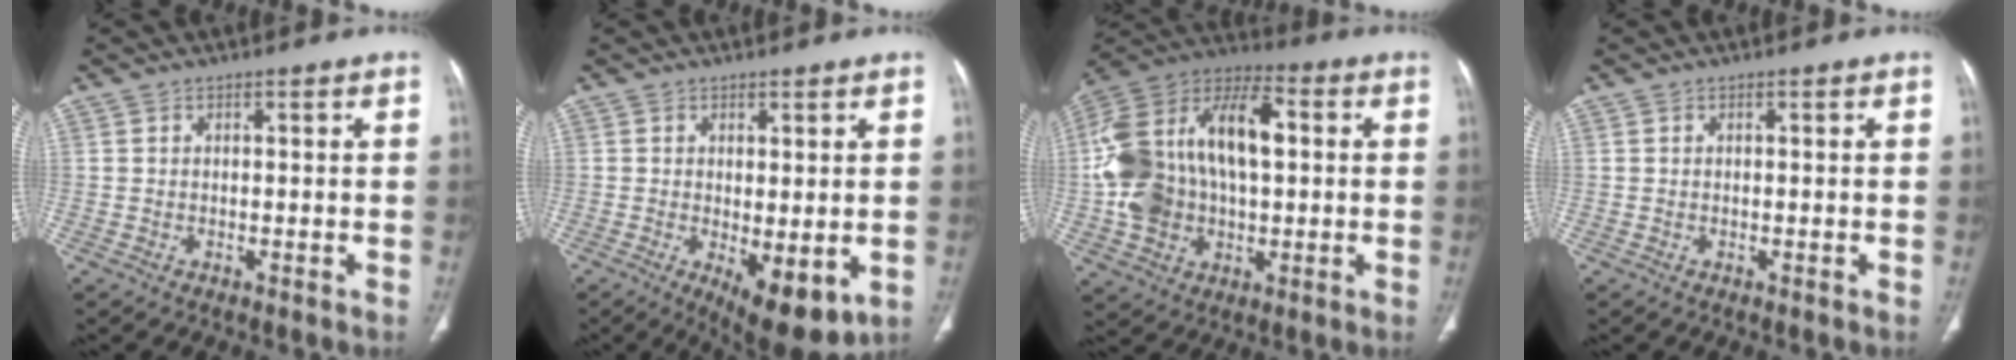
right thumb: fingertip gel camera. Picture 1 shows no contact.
{"total": 9.4, "force": [-2.1, 3.8, 8.3], "torque": [-0.115, -0.021, -0.018]}
{"total": 27.0, "force": [2.4, 16.6, 21.2], "torque": [-0.421, 0.030, 0.040]}
{"total": 0.0}